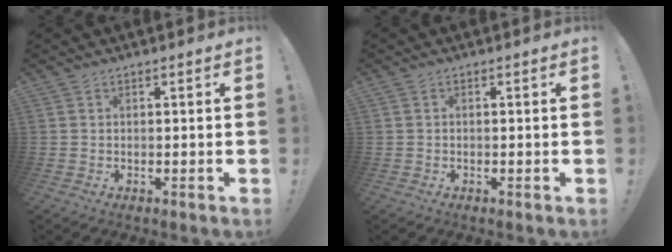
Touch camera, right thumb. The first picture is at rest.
{"total": 0.0}